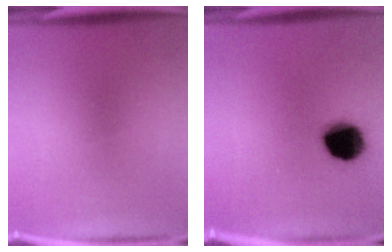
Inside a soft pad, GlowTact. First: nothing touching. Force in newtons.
{"total": 13.6}